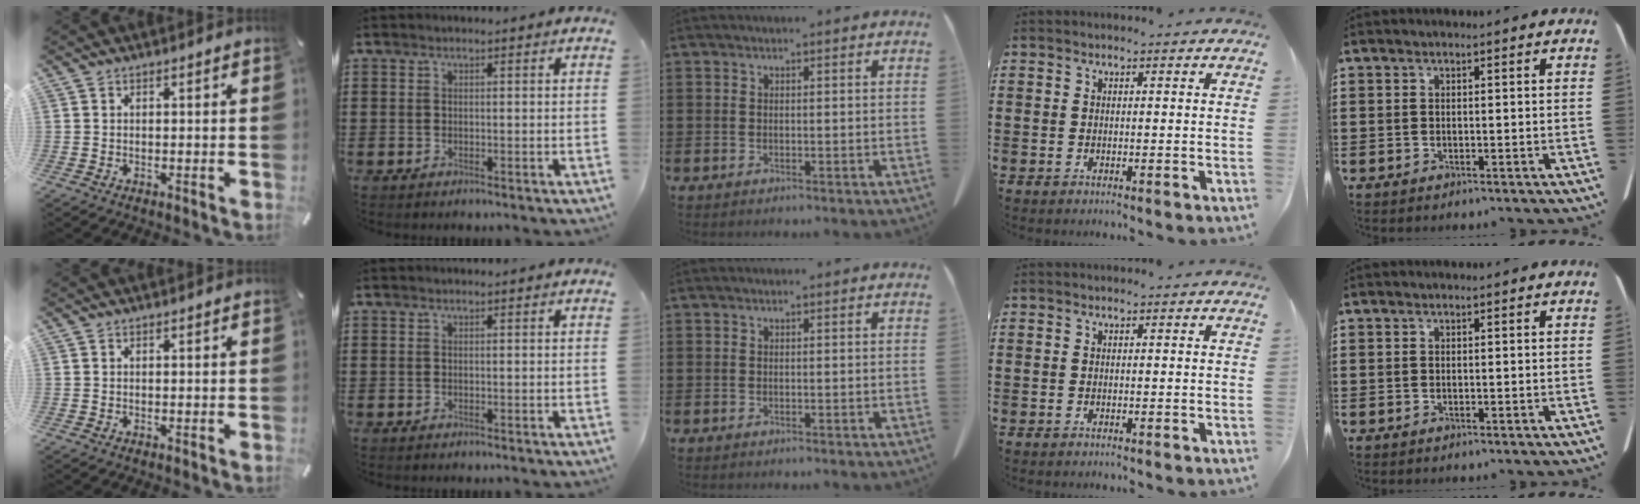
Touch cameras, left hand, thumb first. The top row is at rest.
{}